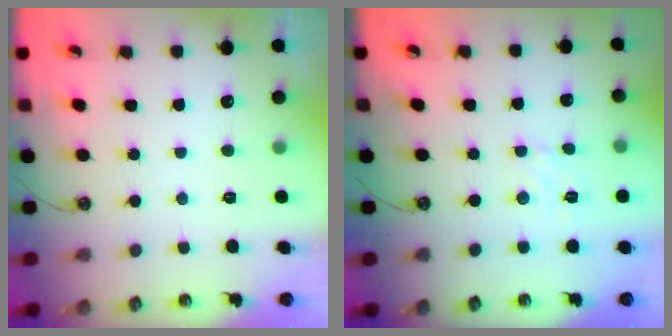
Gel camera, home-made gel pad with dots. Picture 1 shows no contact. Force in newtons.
{"total": 2.1, "press": 2.1, "slide": 0.5}